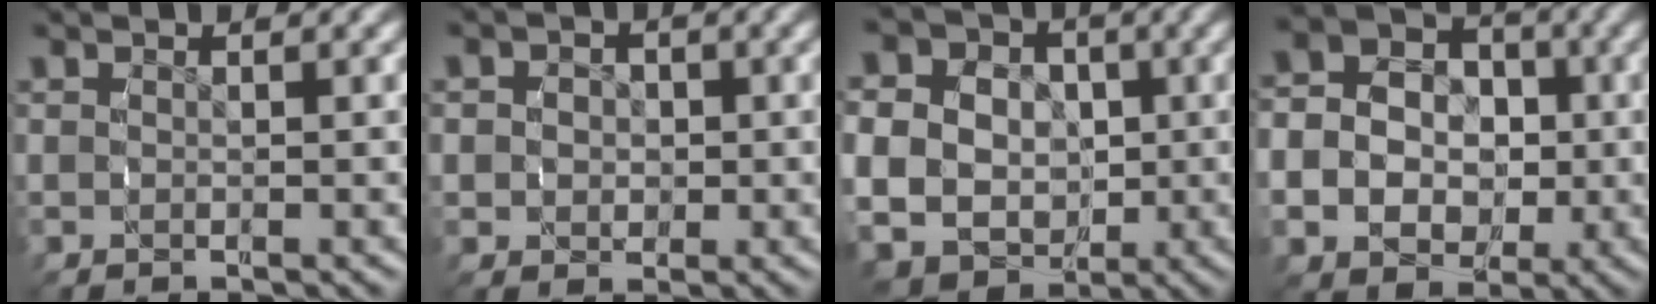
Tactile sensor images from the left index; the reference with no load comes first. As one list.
[{"total": 4.0, "force": [0.2, 3.7, 1.4], "torque": [-0.024, -0.003, -0.001]}, {"total": 15.7, "force": [-2.2, 14.3, 6.3], "torque": [-0.152, -0.050, -0.046]}, {"total": 11.8, "force": [-1.2, 10.4, 5.4], "torque": [-0.119, -0.031, -0.030]}]